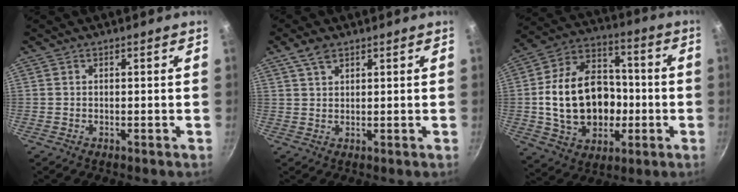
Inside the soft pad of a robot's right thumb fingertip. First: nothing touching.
{"total": 3.8, "force": [2.5, 1.9, 2.2], "torque": [-0.036, -0.005, 0.047]}
{"total": 21.5, "force": [-1.8, 15.8, 14.4], "torque": [-0.213, 0.040, -0.024]}